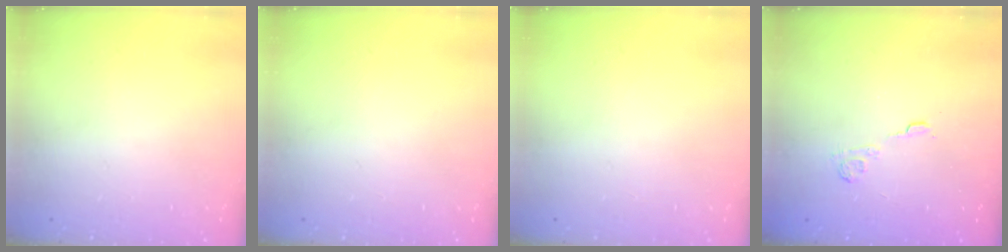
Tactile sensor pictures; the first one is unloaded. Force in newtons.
{"total": 0.0}
{"total": 0.0}
{"total": 2.7, "press": 2.3, "slide": 1.4}